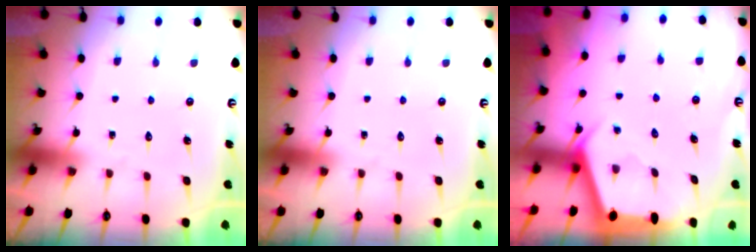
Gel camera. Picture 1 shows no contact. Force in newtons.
{"total": 0.0}
{"total": 2.9, "press": 2.9, "slide": 0.3}